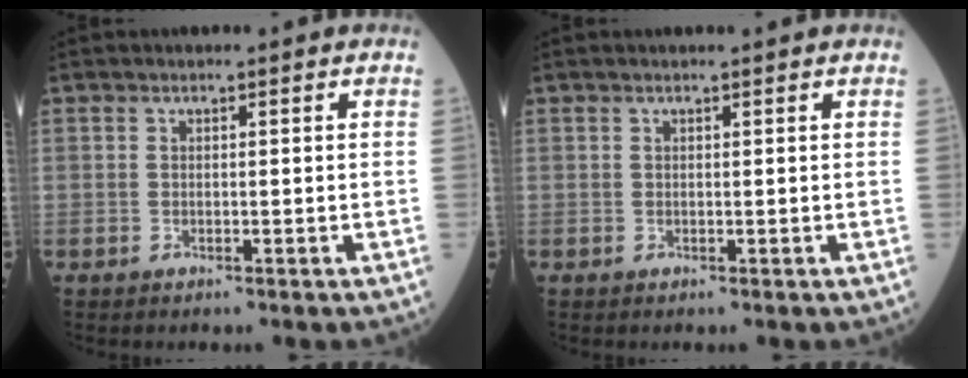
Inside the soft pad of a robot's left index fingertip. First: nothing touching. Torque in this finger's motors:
{"motor_torque": [0.02, -0.13, -0.01, 0.00]}